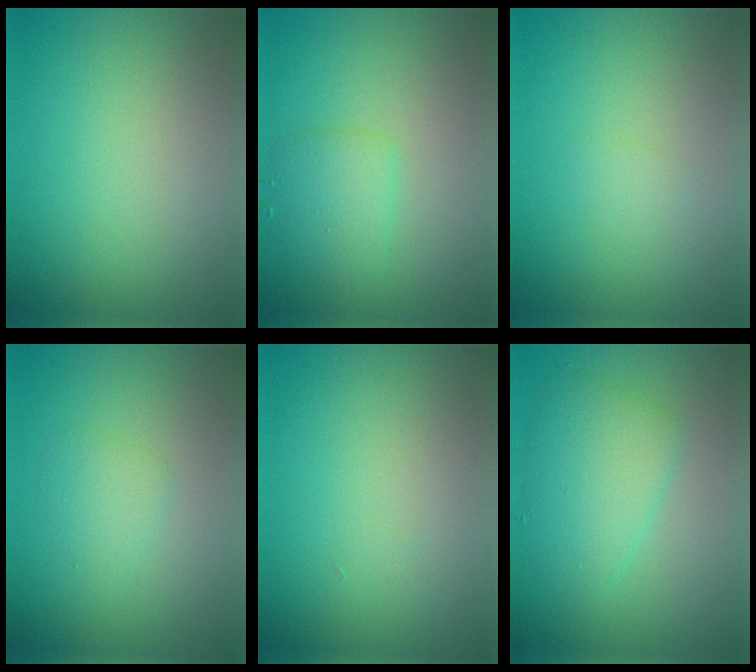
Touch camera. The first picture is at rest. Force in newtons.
{"total": 2.6, "press": 2.6, "slide": 0.0}
{"total": 0.7, "press": 0.7, "slide": 0.0}
{"total": 1.6, "press": 1.6, "slide": 0.0}
{"total": 0.0}
{"total": 4.2, "press": 4.2, "slide": 0.0}